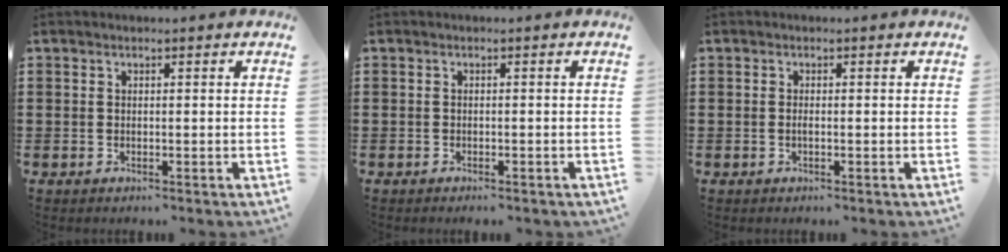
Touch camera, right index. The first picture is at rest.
{"total": 0.7, "force": [-0.6, 0.1, 0.2], "torque": [-0.006, -0.003, -0.012]}
{"total": 0.6, "force": [-0.3, 0.1, 0.5], "torque": [-0.011, -0.002, -0.004]}